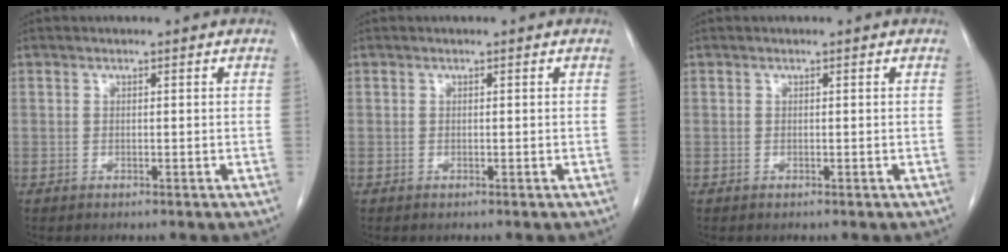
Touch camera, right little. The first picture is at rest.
{"total": 0.0}
{"total": 0.0}